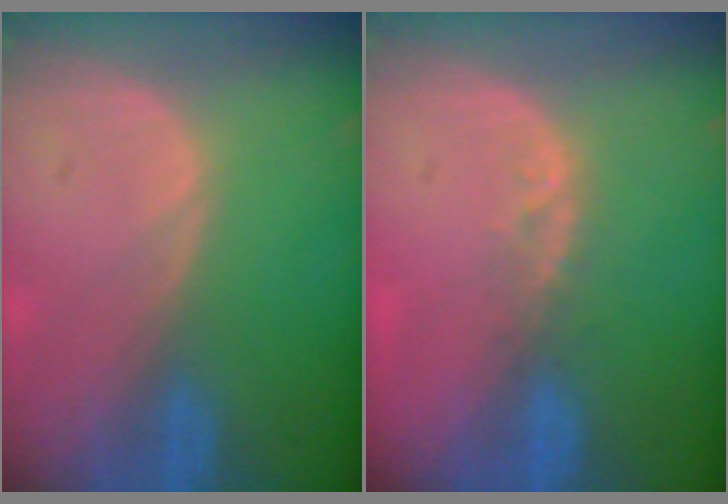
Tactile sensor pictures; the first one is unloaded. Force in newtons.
{"total": 2.1, "press": 1.8, "slide": 1.1}